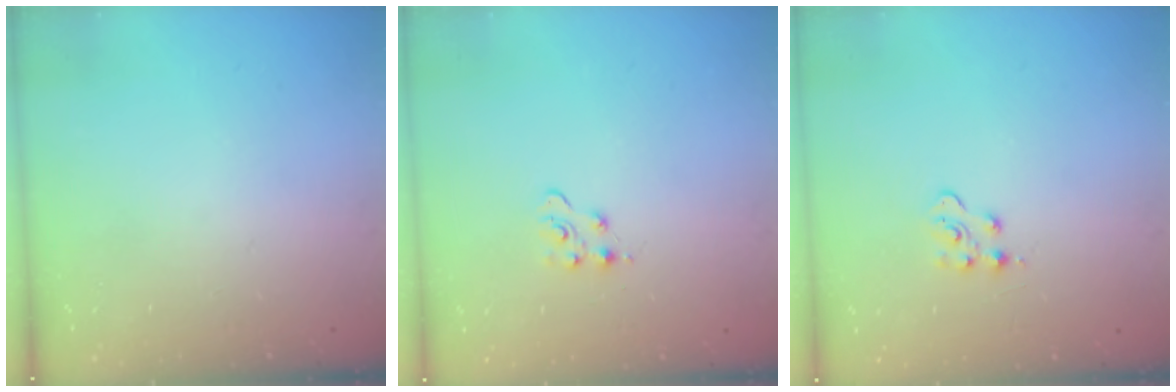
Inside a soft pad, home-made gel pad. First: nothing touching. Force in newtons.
{"total": 3.6, "press": 3.5, "slide": 0.5}
{"total": 3.3, "press": 3.3, "slide": 0.3}